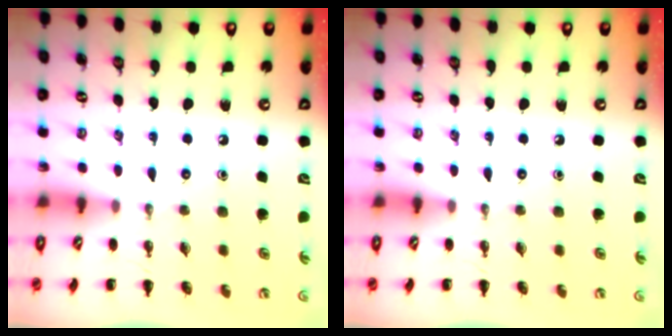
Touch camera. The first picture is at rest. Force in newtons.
{"total": 0.0}